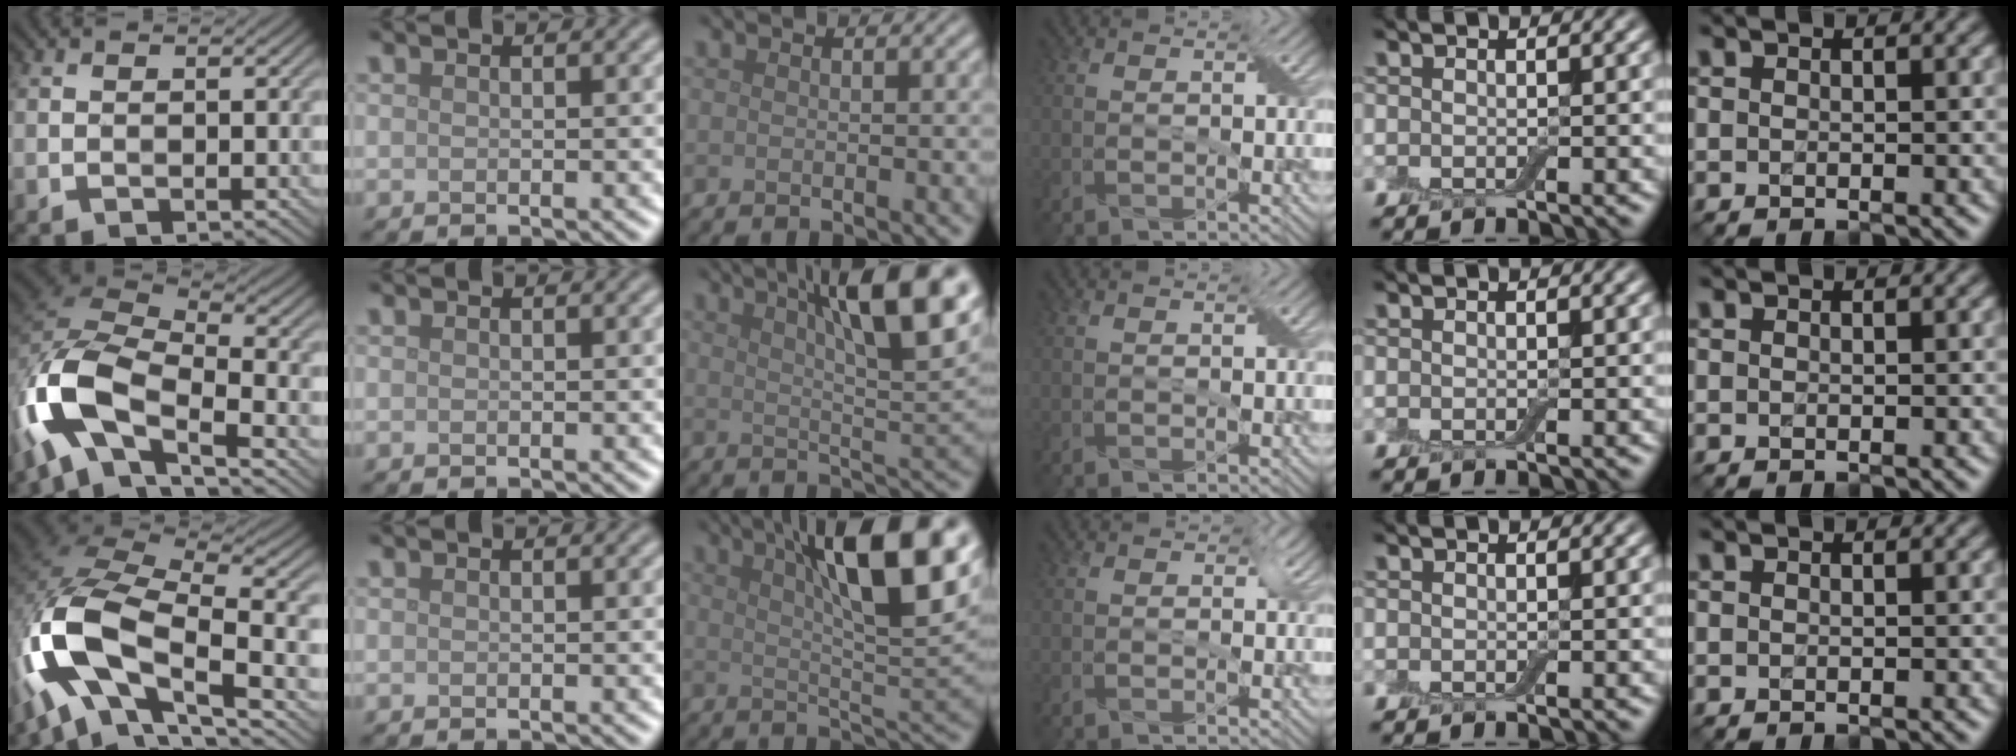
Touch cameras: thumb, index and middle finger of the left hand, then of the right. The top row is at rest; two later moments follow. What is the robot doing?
{"motion": "extract", "object": "airpods case & airpods"}